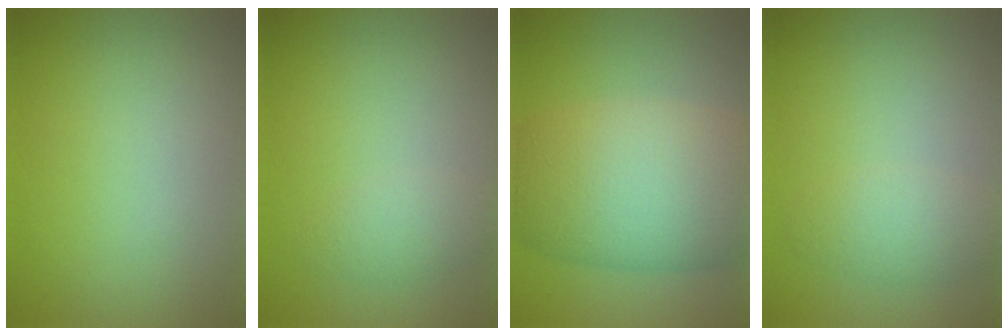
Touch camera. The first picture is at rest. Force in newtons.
{"total": 1.9, "press": 1.9, "slide": 0.1}
{"total": 11.2, "press": 11.2, "slide": 0.6}
{"total": 2.4, "press": 2.4, "slide": 0.1}